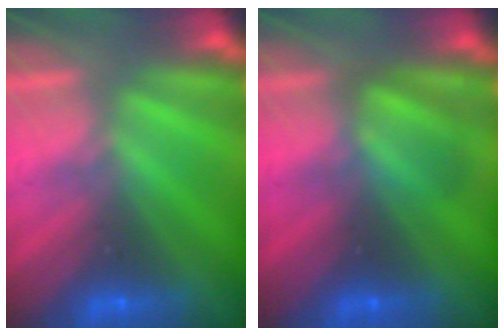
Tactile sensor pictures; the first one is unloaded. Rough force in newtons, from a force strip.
{"total": 2.4}